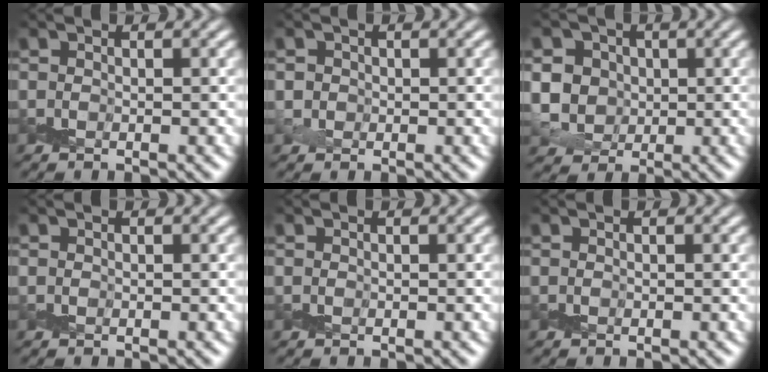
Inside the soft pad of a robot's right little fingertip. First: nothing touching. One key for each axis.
{"total": 0.8, "fx": 0.1, "fy": 0.8, "fz": -0.1, "tx": 0.009, "ty": 0.000, "tz": 0.001}
{"total": 4.9, "fx": 1.0, "fy": 4.4, "fz": 2.0, "tx": -0.048, "ty": 0.012, "tz": 0.003}
{"total": 0.0}
{"total": 0.0}
{"total": 0.0}